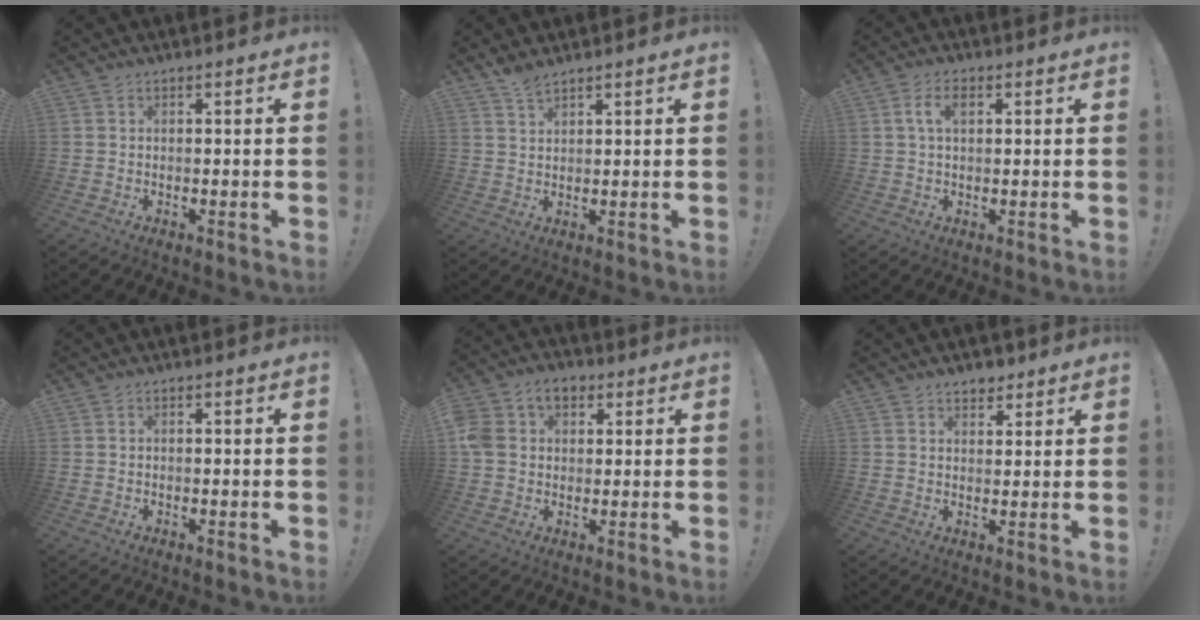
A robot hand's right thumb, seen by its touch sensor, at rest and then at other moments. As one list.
[{"total": 3.6, "force": [3.1, 1.0, 1.5], "torque": [-0.018, -0.020, 0.055]}, {"total": 5.1, "force": [1.4, 2.6, 4.2], "torque": [-0.082, 0.004, 0.022]}, {"total": 0.0}, {"total": 10.0, "force": [2.9, 7.7, 5.7], "torque": [-0.106, 0.001, 0.057]}, {"total": 3.8, "force": [2.8, 2.4, 0.9], "torque": [0.005, -0.015, 0.048]}]